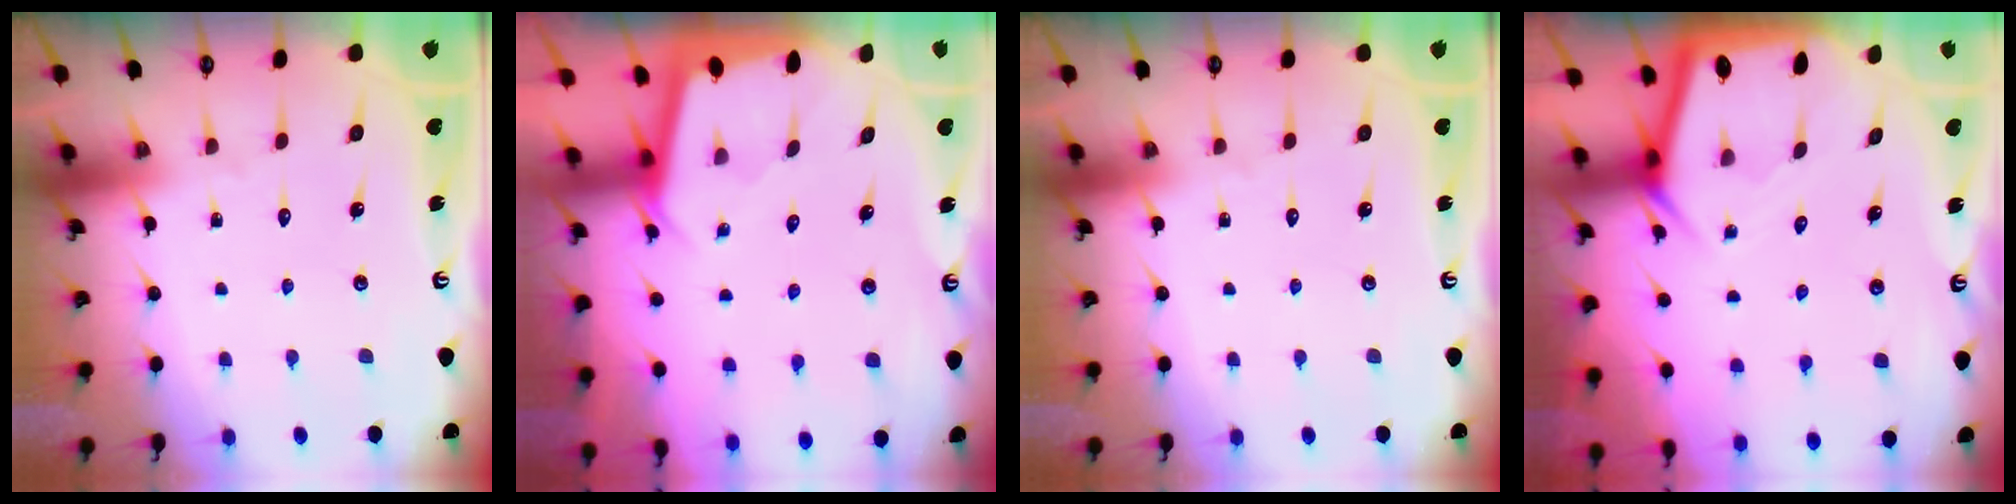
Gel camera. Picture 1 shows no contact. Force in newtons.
{"total": 1.9, "press": 1.9, "slide": 0.1}
{"total": 0.0}
{"total": 3.3, "press": 3.3, "slide": 0.2}